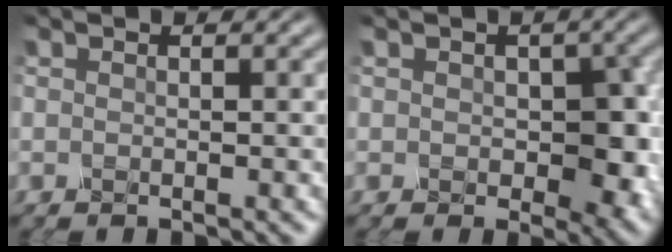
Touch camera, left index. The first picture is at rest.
{"total": 4.5, "force": [-0.8, 2.7, 3.5], "torque": [-0.056, -0.004, -0.004]}